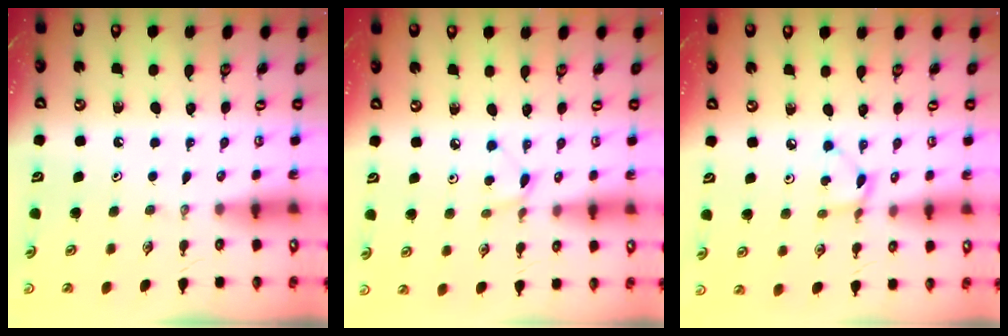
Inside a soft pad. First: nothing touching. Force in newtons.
{"total": 4.3, "press": 4.2, "slide": 0.7}
{"total": 2.6, "press": 2.6, "slide": 0.1}